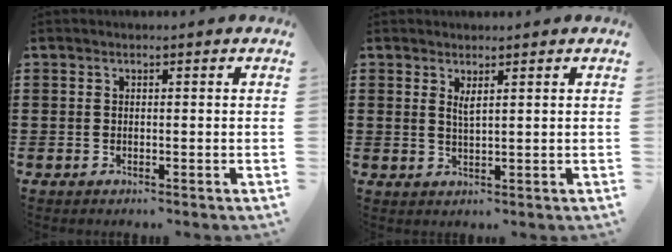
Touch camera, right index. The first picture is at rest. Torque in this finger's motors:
{"motor_torque": [-0.09, 0.52, -0.02, 0.00]}